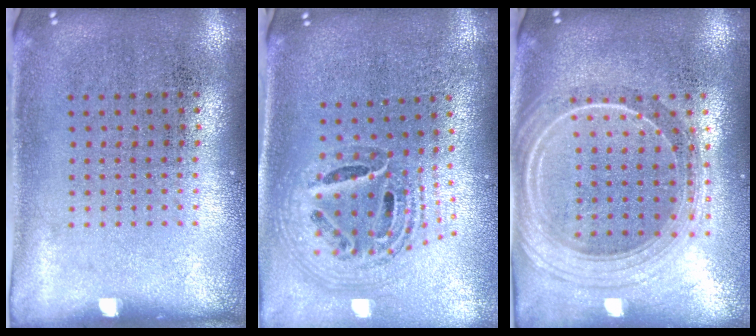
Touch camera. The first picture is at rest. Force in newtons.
{"total": 1.6, "press": 1.4, "slide": 0.8}
{"total": 2.3, "press": 2.0, "slide": 1.2}